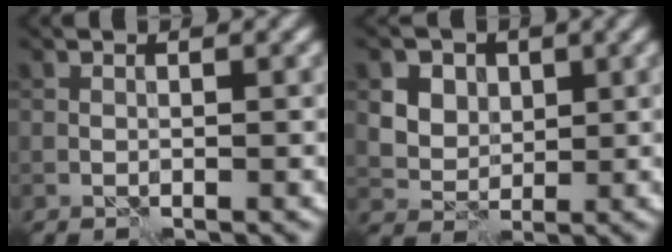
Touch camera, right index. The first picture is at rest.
{"total": 7.8, "force": [3.5, 6.1, 3.4], "torque": [-0.071, 0.022, 0.052]}